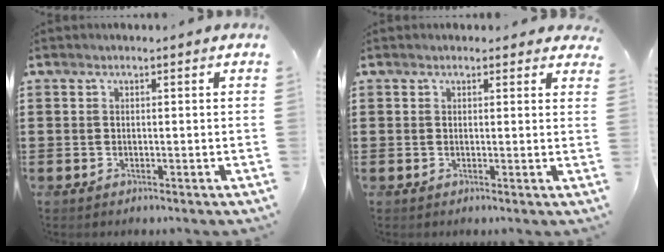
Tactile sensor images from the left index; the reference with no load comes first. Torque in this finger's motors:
{"motor_torque": [0.55, -1.59, 0.17, 0.02]}